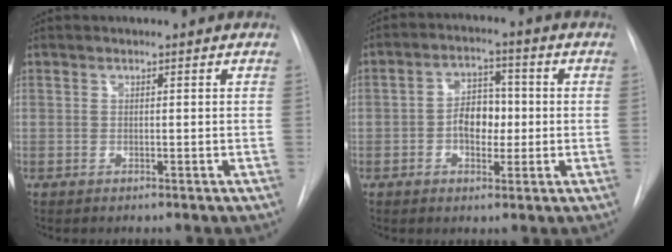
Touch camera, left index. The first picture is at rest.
{"total": 5.6, "force": [-1.2, 3.6, 4.2], "torque": [-0.073, 0.013, -0.020]}